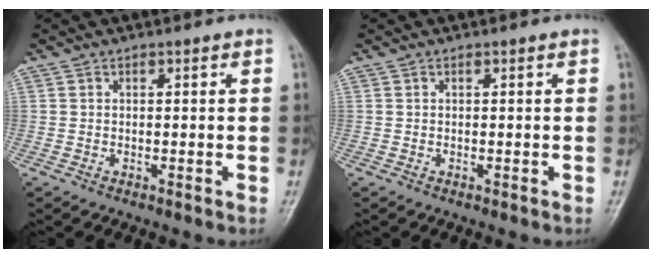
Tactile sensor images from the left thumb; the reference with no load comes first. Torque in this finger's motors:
{"motor_torque": [-0.10, -0.10, -0.01, 0.01, 0.00]}